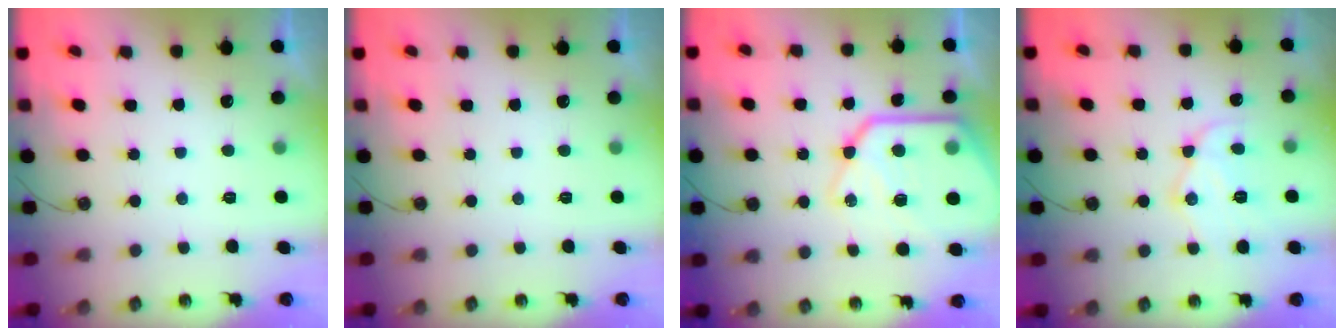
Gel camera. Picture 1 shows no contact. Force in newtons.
{"total": 0.0}
{"total": 23.6, "press": 23.5, "slide": 2.4}
{"total": 12.3, "press": 12.2, "slide": 1.2}